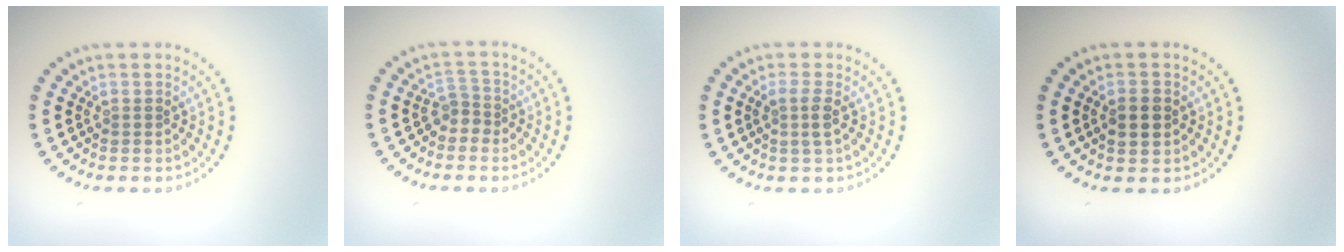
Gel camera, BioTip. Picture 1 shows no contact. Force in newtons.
{"total": 1.7, "press": 1.1, "slide": 1.2}
{"total": 1.7, "press": 1.5, "slide": 0.6}
{"total": 2.3, "press": 2.3, "slide": 0.2}